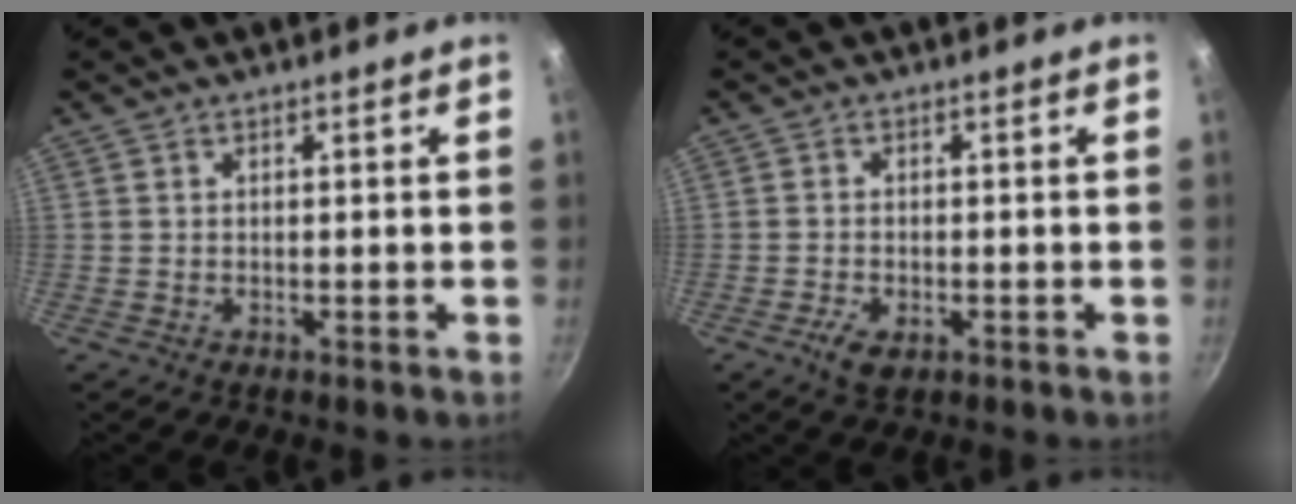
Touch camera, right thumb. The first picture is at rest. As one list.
[{"total": 4.0, "force": [-1.9, 2.1, 2.9], "torque": [-0.056, 0.004, -0.034]}]